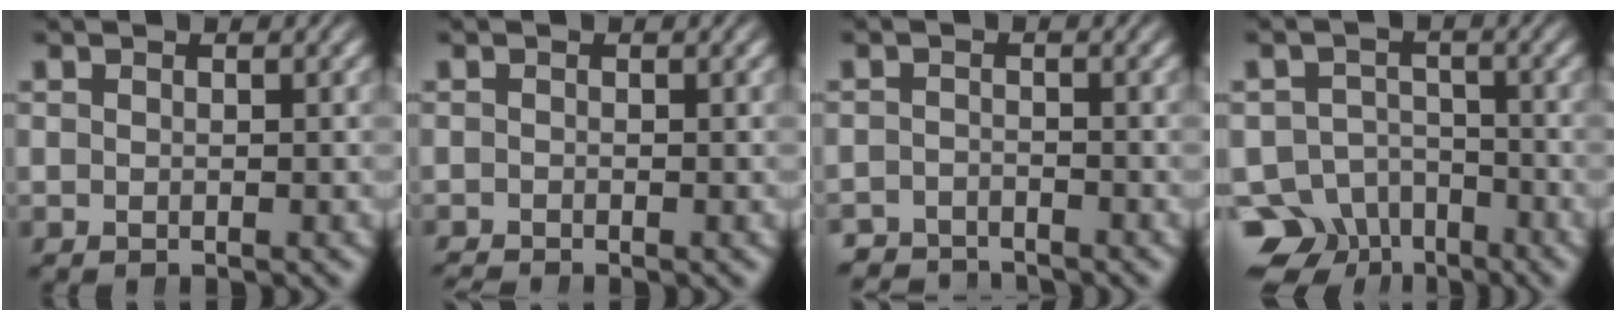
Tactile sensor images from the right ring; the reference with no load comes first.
{"total": 1.2, "force": [-1.1, 0.4, 0.0], "torque": [-0.003, -0.013, -0.015]}
{"total": 3.2, "force": [-3.2, 0.7, -0.3], "torque": [0.000, -0.019, -0.050]}
{"total": 9.6, "force": [-6.1, 6.9, 2.8], "torque": [-0.048, -0.048, -0.092]}